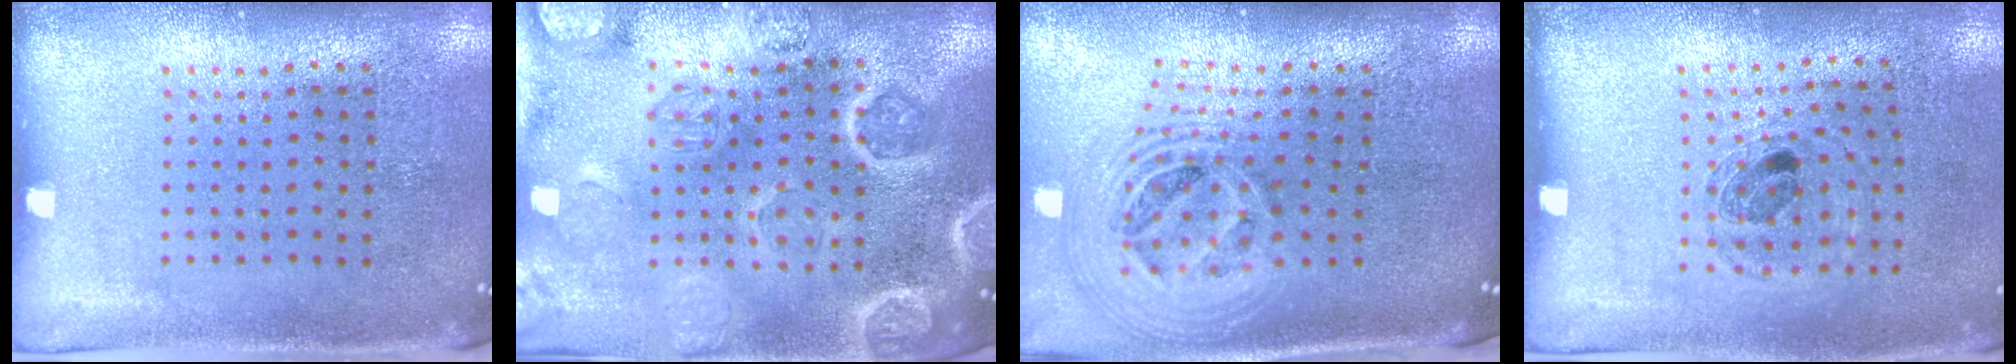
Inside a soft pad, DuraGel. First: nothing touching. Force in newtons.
{"total": 4.4, "press": 4.0, "slide": 1.9}
{"total": 2.7, "press": 1.9, "slide": 1.9}
{"total": 0.9, "press": 0.9, "slide": 0.2}